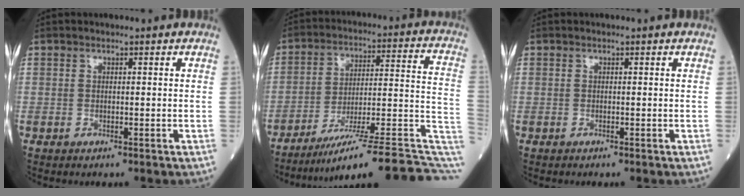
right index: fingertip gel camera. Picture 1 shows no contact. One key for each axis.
{"total": 20.7, "fx": -15.6, "fy": 1.2, "fz": 13.4, "tx": -0.123, "ty": 0.034, "tz": -0.231}
{"total": 0.0}